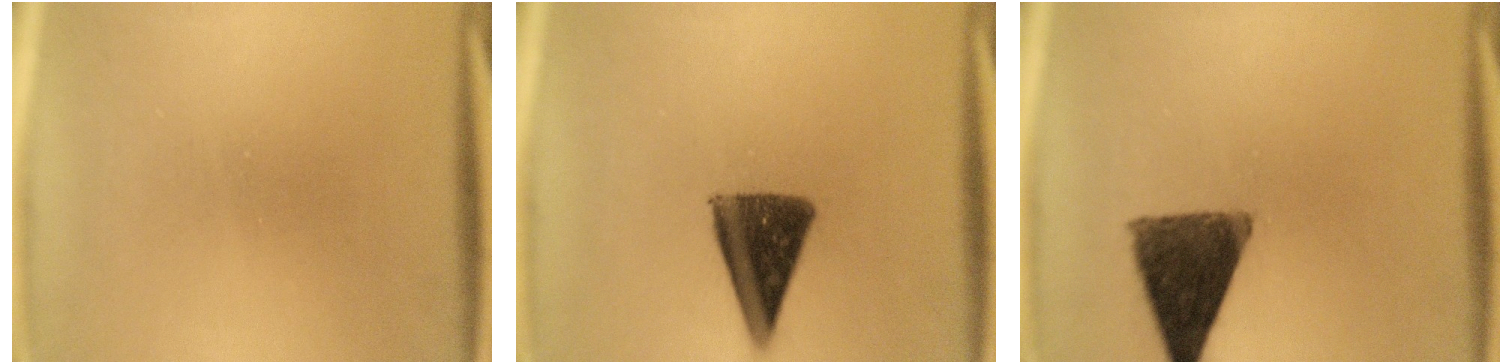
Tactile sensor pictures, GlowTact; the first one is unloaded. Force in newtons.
{"total": 10.9}
{"total": 11.9}